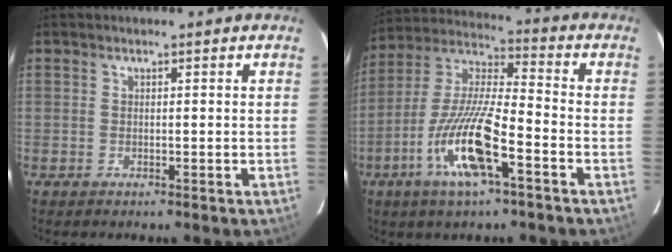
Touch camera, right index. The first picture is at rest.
{"total": 14.6, "force": [-6.2, 2.3, 13.1], "torque": [-0.269, -0.008, -0.116]}